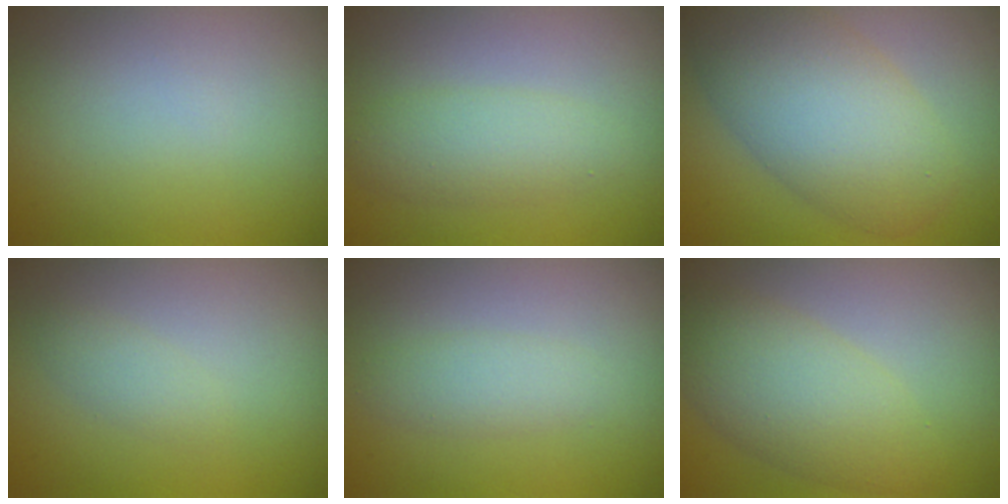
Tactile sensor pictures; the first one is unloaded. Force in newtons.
{"total": 2.8, "press": 2.8, "slide": 0.1}
{"total": 8.2, "press": 8.2, "slide": 0.3}
{"total": 1.2, "press": 1.2, "slide": 0.1}
{"total": 1.8, "press": 1.8, "slide": 0.1}
{"total": 5.2, "press": 5.2, "slide": 0.1}